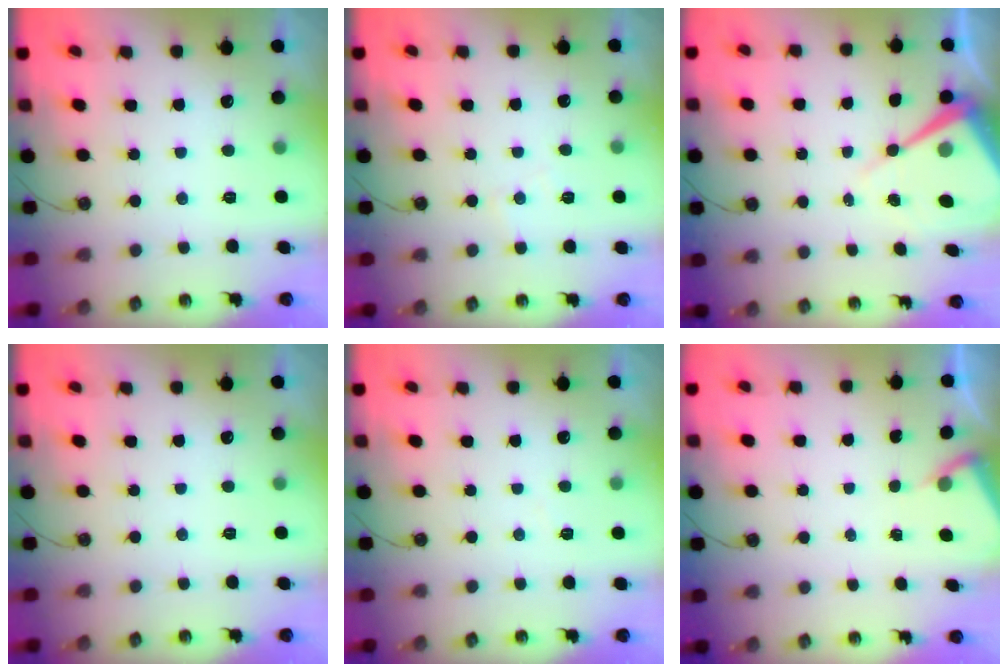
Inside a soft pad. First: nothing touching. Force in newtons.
{"total": 4.5, "press": 4.4, "slide": 0.6}
{"total": 9.6, "press": 9.6, "slide": 1.0}
{"total": 0.0}
{"total": 3.4, "press": 3.4, "slide": 0.5}
{"total": 2.2, "press": 2.1, "slide": 0.3}